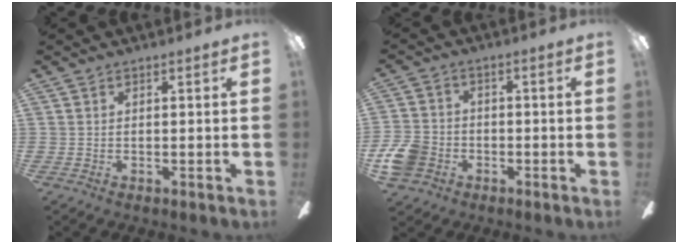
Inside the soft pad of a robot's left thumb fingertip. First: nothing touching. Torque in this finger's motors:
{"motor_torque": [-0.15, 0.19, 0.04, -0.03, 0.01]}